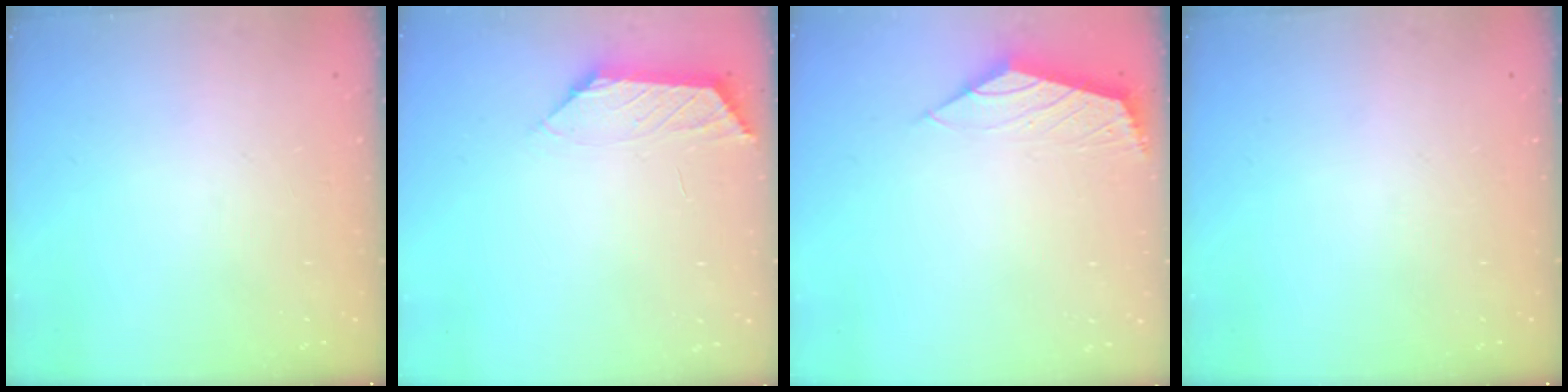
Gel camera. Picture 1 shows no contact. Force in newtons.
{"total": 1.5, "press": 1.5, "slide": 0.5}
{"total": 2.1, "press": 2.0, "slide": 0.7}
{"total": 0.0}